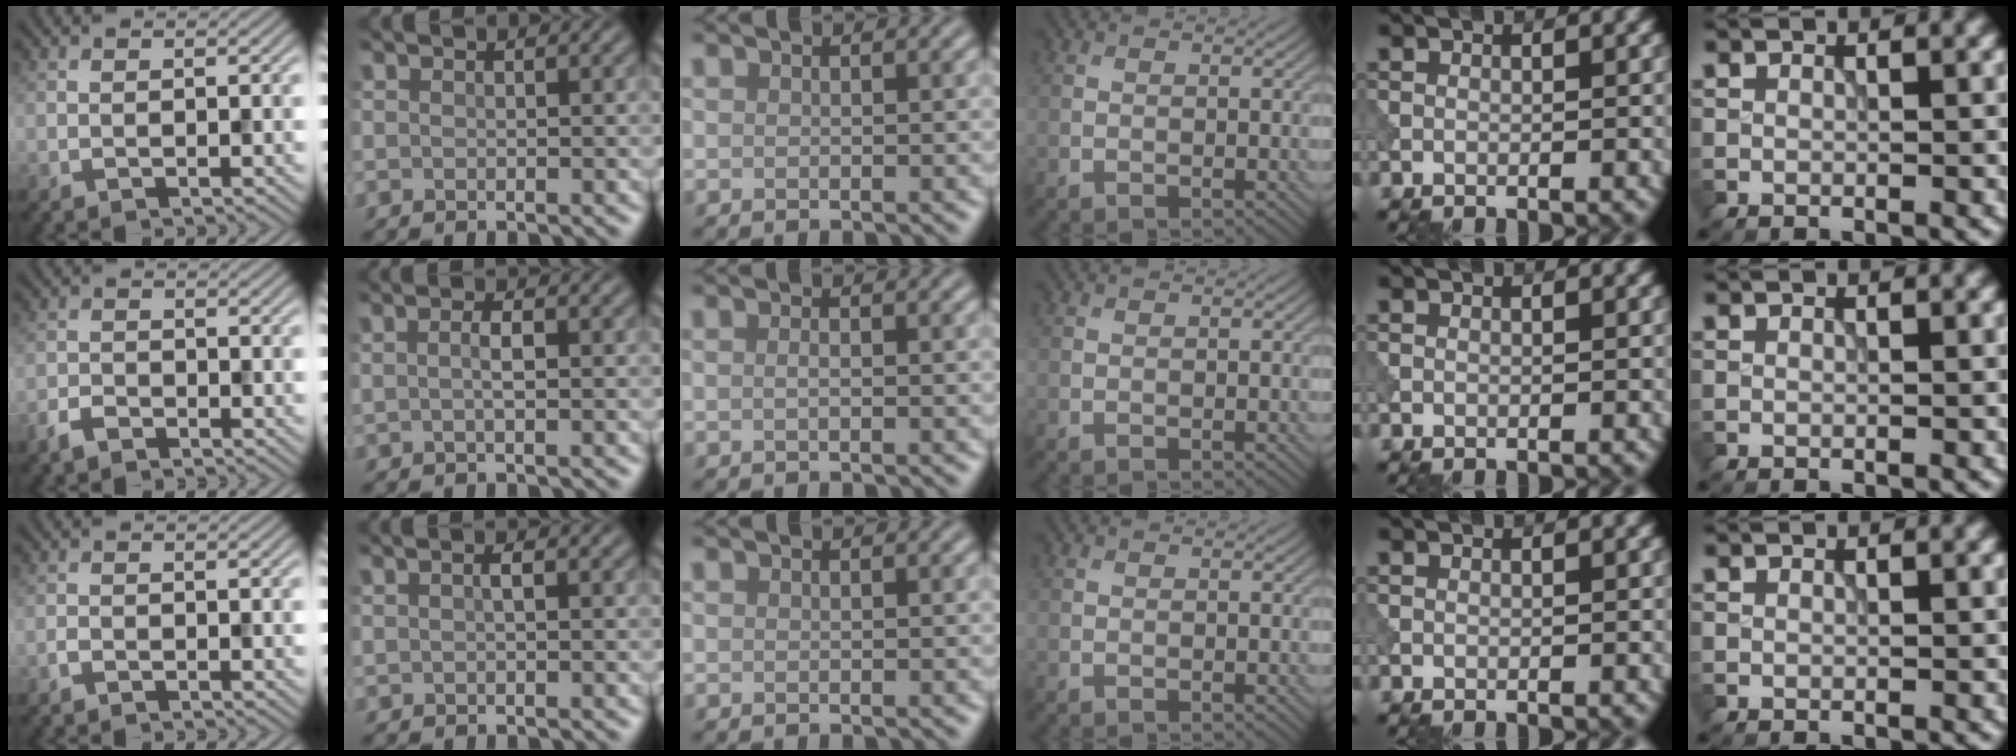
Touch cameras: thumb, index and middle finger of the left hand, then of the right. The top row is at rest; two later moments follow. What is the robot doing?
{"motion": "dispense", "object": "pipette"}